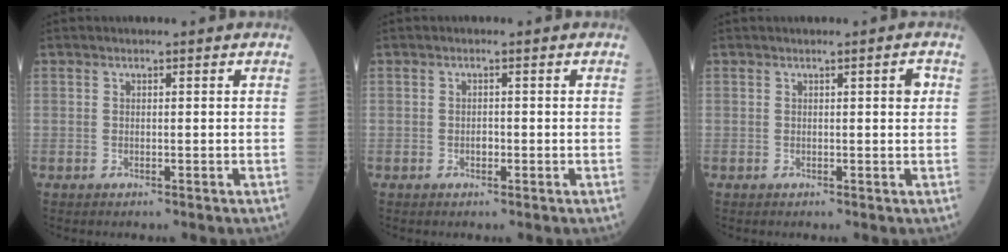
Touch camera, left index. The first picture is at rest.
{"total": 0.8, "force": [-0.4, 0.4, 0.5], "torque": [-0.008, -0.002, -0.009]}
{"total": 1.2, "force": [0.4, 0.3, 1.2], "torque": [-0.012, 0.005, 0.002]}